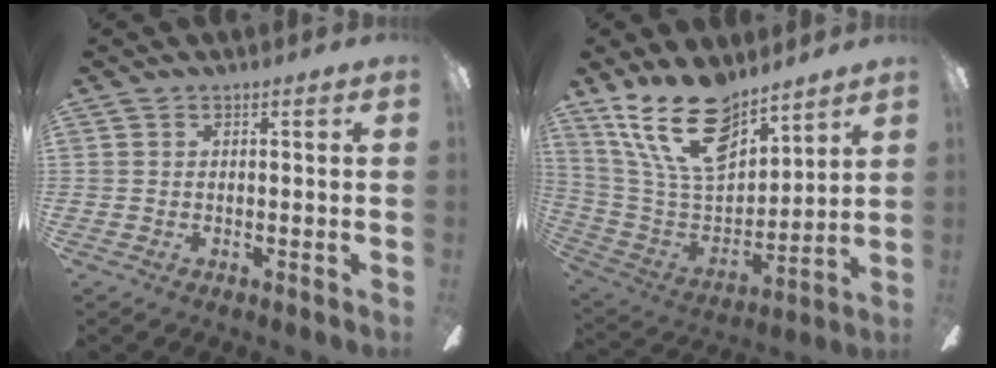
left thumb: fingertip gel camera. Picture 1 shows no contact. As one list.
[{"total": 21.0, "force": [14.0, 10.2, 11.8], "torque": [-0.238, -0.078, 0.254]}]